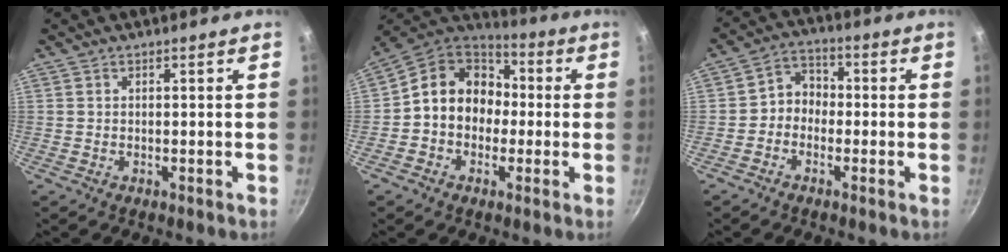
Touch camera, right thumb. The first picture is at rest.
{"total": 14.0, "force": [-0.2, 11.8, 7.6], "torque": [-0.079, 0.040, -0.023]}
{"total": 5.1, "force": [-1.3, 4.3, 2.5], "torque": [-0.013, 0.026, -0.037]}